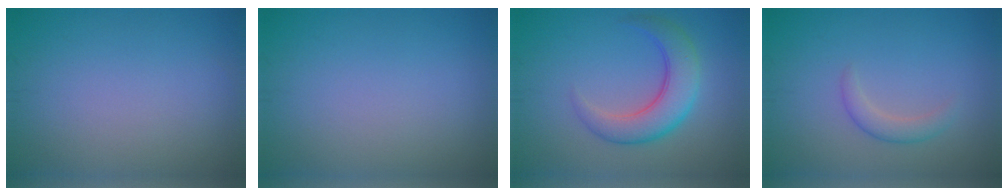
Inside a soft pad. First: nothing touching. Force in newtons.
{"total": 0.0}
{"total": 5.1, "press": 5.1, "slide": 0.3}
{"total": 1.7, "press": 1.7, "slide": 0.1}